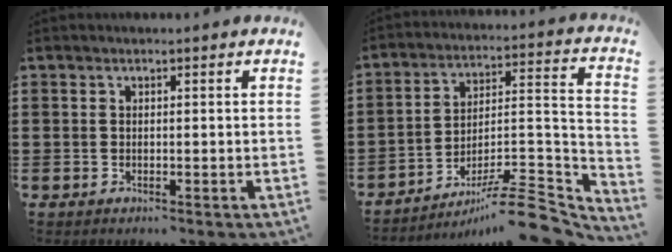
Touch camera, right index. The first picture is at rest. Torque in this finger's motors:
{"motor_torque": [0.37, -0.34, 0.21, 0.04]}